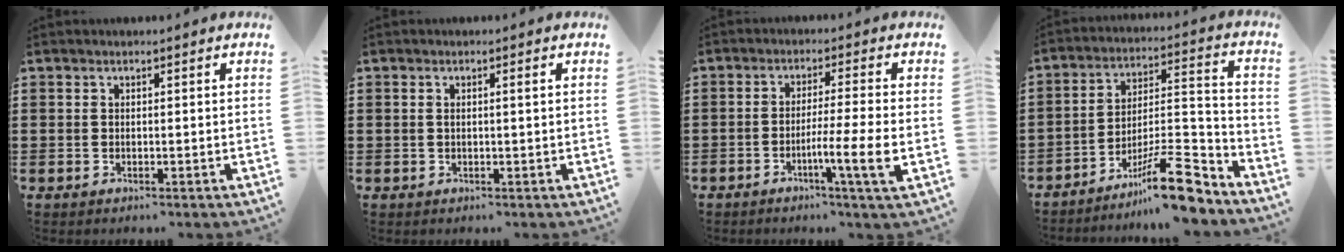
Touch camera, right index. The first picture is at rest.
{"total": 1.1, "force": [0.2, 0.1, 1.0], "torque": [-0.020, 0.002, 0.002]}
{"total": 6.8, "force": [-2.3, -0.5, 6.3], "torque": [-0.104, -0.014, -0.040]}
{"total": 13.9, "force": [-10.3, 3.0, 8.9], "torque": [-0.122, 0.044, -0.180]}